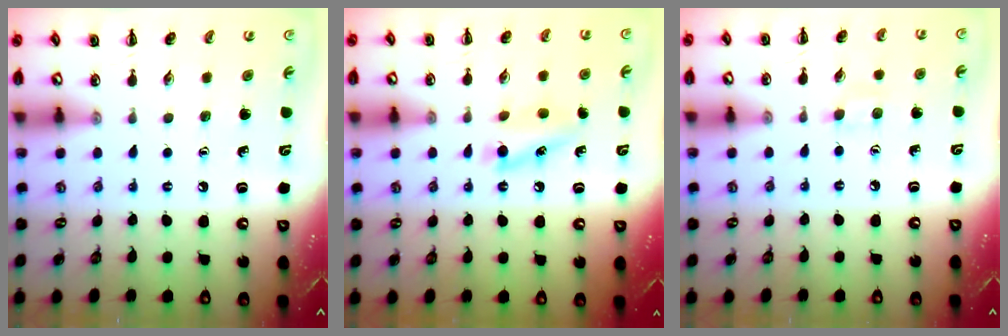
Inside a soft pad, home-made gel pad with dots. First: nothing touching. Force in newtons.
{"total": 5.2, "press": 5.1, "slide": 1.3}
{"total": 5.2, "press": 4.8, "slide": 2.0}